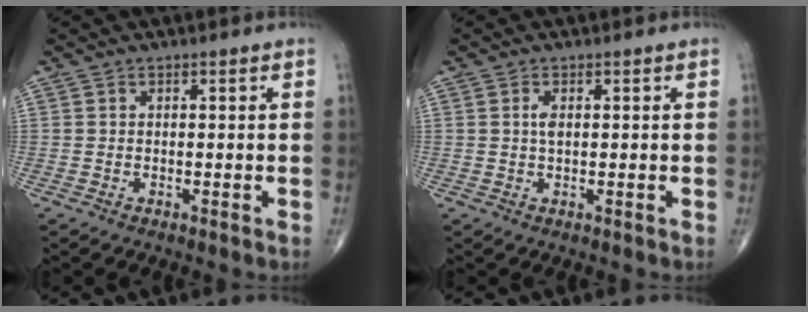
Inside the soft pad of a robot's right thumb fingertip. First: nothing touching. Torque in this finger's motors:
{"motor_torque": [0.59, 0.47, 0.26, 0.11, 0.00]}